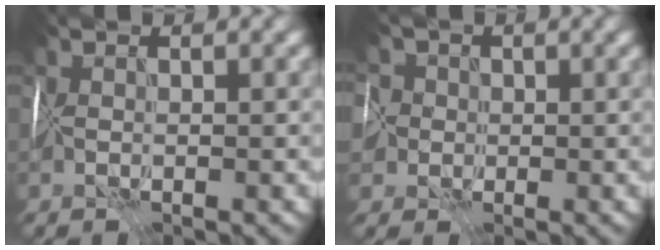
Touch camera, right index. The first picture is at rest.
{"total": 6.6, "force": [-1.3, 6.0, 2.4], "torque": [-0.044, 0.010, -0.058]}